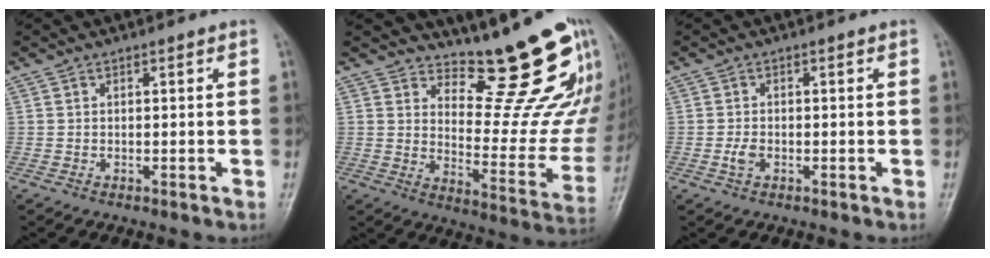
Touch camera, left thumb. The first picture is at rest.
{"total": 19.8, "force": [17.7, 4.4, 7.7], "torque": [-0.055, -0.177, 0.229]}
{"total": 2.0, "force": [-0.6, 1.3, 1.5], "torque": [-0.027, 0.001, -0.014]}